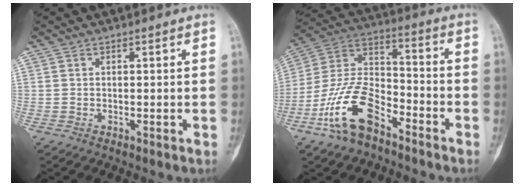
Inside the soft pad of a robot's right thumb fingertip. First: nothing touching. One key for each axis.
{"total": 15.3, "fx": -8.9, "fy": 7.7, "fz": 9.8, "tx": -0.185, "ty": 0.064, "tz": -0.177}